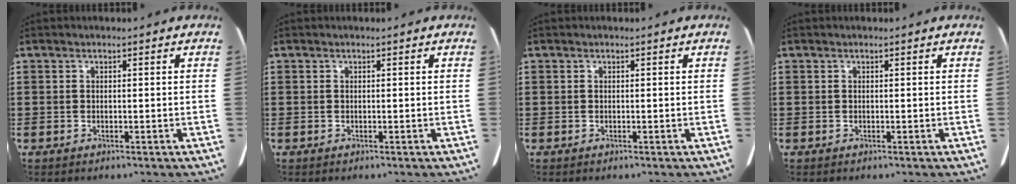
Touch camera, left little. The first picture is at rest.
{"total": 0.0}
{"total": 0.0}
{"total": 0.0}